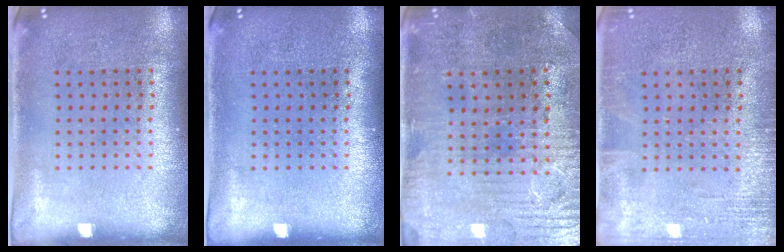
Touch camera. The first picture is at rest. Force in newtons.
{"total": 0.0}
{"total": 1.5, "press": 1.3, "slide": 0.6}
{"total": 2.2, "press": 2.2, "slide": 0.3}